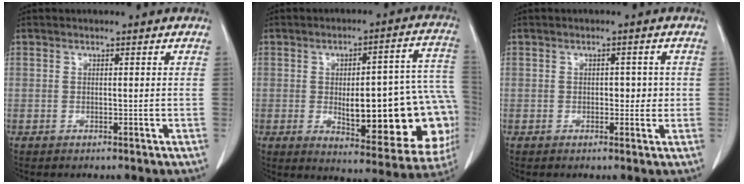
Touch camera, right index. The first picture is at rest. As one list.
[{"total": 23.6, "force": [-3.7, 6.9, 22.2], "torque": [-0.204, 0.030, -0.021]}, {"total": 2.4, "force": [0.0, 1.5, 1.9], "torque": [-0.019, 0.003, 0.001]}]